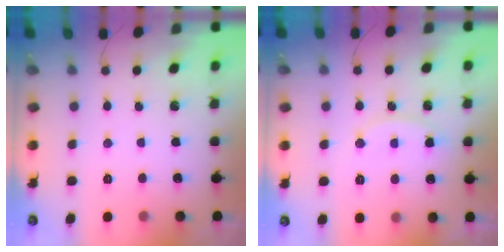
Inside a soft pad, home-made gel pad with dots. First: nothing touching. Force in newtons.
{"total": 9.4, "press": 9.4, "slide": 0.7}